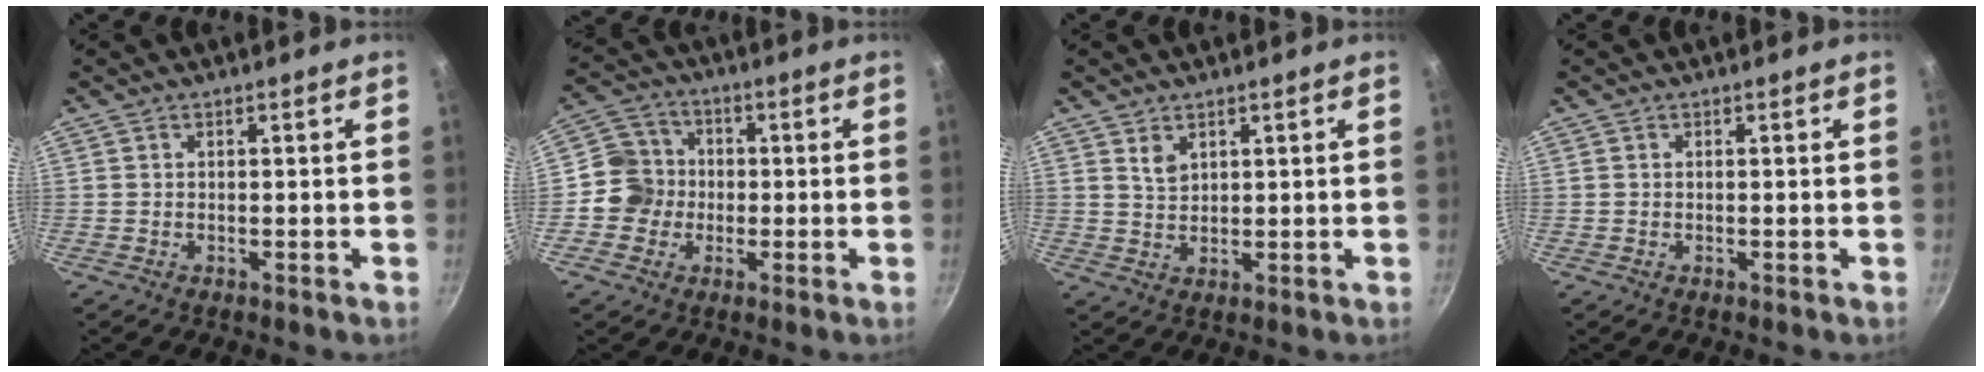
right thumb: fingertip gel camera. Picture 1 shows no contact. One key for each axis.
{"total": 7.7, "fx": -0.9, "fy": 7.3, "fz": 2.2, "tx": -0.003, "ty": 0.021, "tz": -0.037}
{"total": 3.0, "fx": 1.7, "fy": 1.9, "fz": 1.5, "tx": -0.022, "ty": -0.010, "tz": 0.037}
{"total": 0.0}